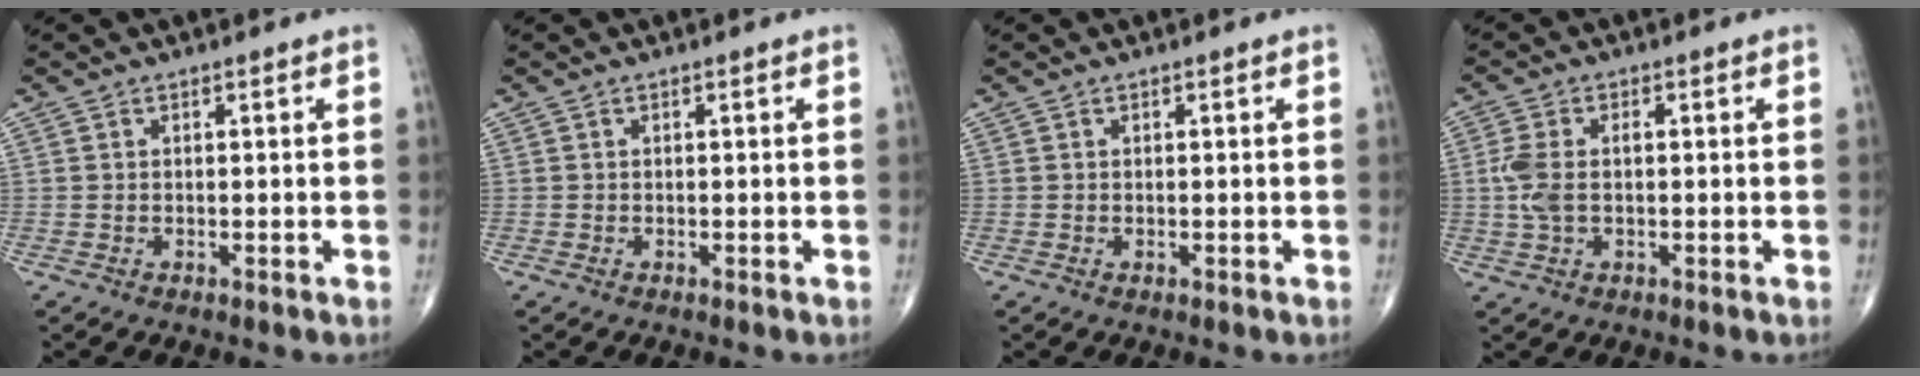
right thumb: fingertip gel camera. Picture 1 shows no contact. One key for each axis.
{"total": 0.0}
{"total": 0.0}
{"total": 5.3, "fx": 0.0, "fy": 2.8, "fz": 4.6, "tx": -0.121, "ty": 0.013, "tz": -0.002}